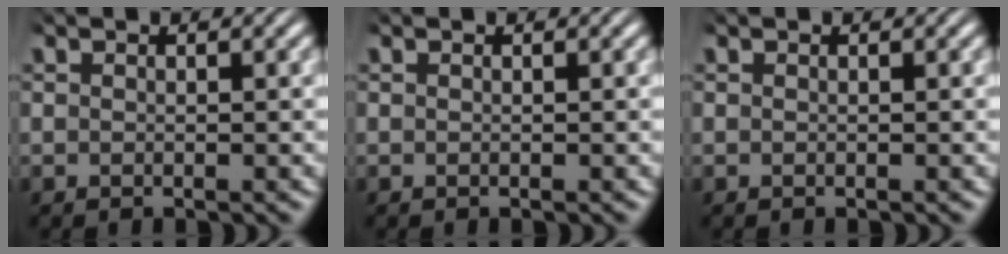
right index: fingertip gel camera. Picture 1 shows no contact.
{"total": 0.0}
{"total": 0.0}